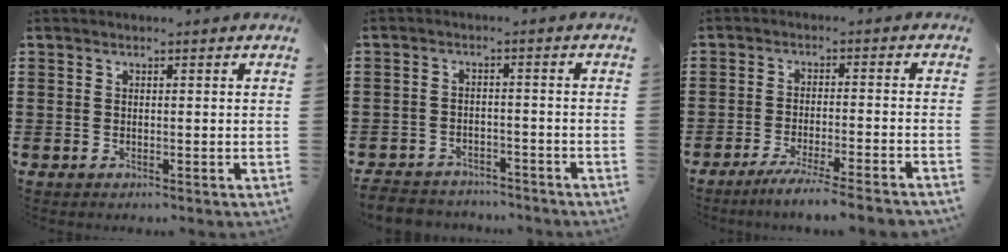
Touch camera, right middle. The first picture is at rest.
{"total": 3.4, "force": [-3.4, 0.7, -0.1], "torque": [-0.011, -0.002, -0.074]}
{"total": 4.6, "force": [-4.1, -0.5, 1.9], "torque": [-0.036, -0.014, -0.077]}